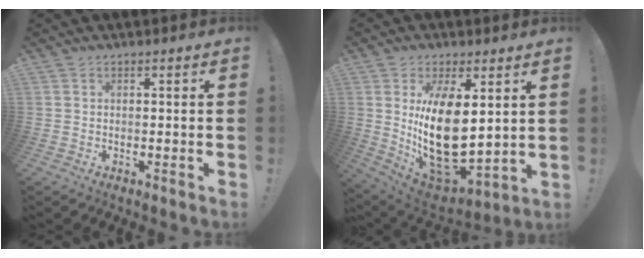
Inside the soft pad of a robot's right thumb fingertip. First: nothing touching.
{"total": 20.0, "force": [3.9, 10.7, 16.5], "torque": [-0.311, -0.057, 0.079]}